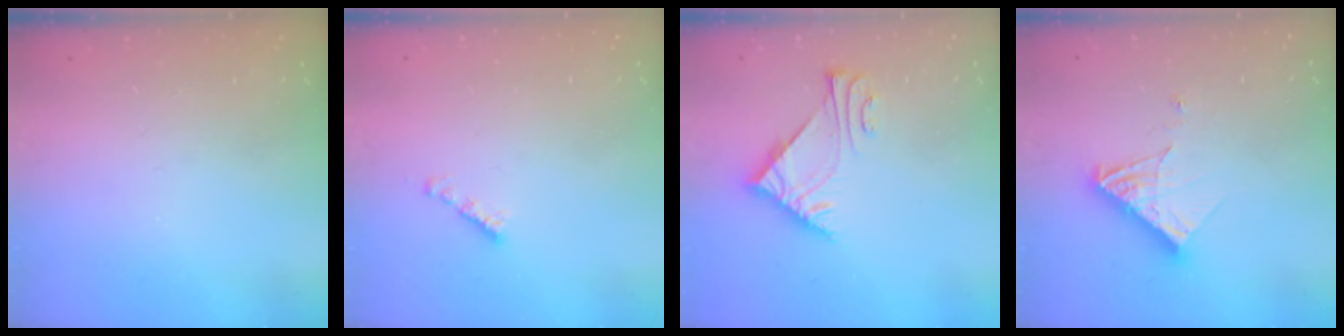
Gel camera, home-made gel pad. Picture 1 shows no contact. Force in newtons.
{"total": 2.1, "press": 2.1, "slide": 0.3}
{"total": 6.0, "press": 5.9, "slide": 1.2}
{"total": 11.7, "press": 11.6, "slide": 1.5}